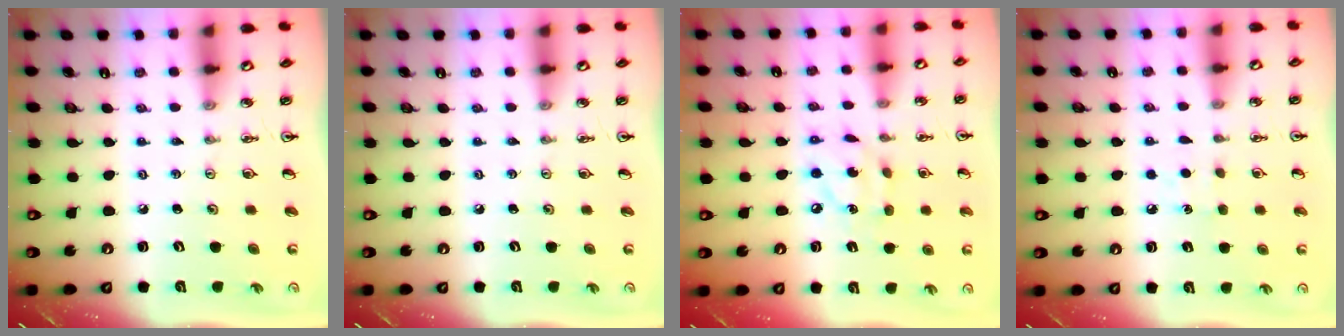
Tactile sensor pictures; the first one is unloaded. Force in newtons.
{"total": 0.0}
{"total": 8.9, "press": 8.9, "slide": 0.5}
{"total": 5.6, "press": 5.6, "slide": 0.7}